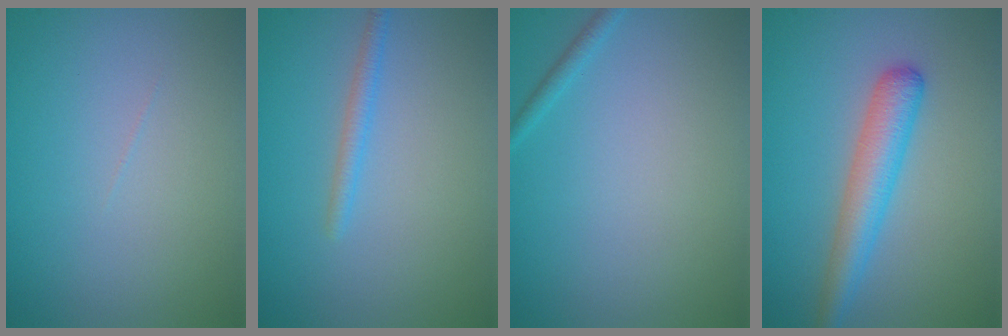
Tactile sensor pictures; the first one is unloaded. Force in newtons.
{"total": 1.4, "press": 1.4, "slide": 0.0}
{"total": 0.9, "press": 0.9, "slide": 0.1}
{"total": 3.9, "press": 3.9, "slide": 0.1}